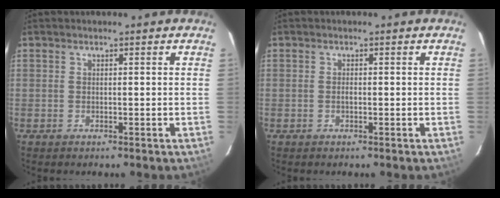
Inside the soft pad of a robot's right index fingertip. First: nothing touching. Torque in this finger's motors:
{"motor_torque": [0.25, -0.11, 0.11, 0.00]}